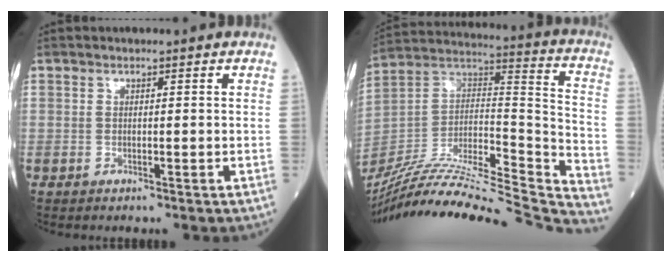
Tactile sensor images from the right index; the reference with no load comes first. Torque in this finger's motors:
{"motor_torque": [-0.64, -1.50, -0.37, -0.04]}